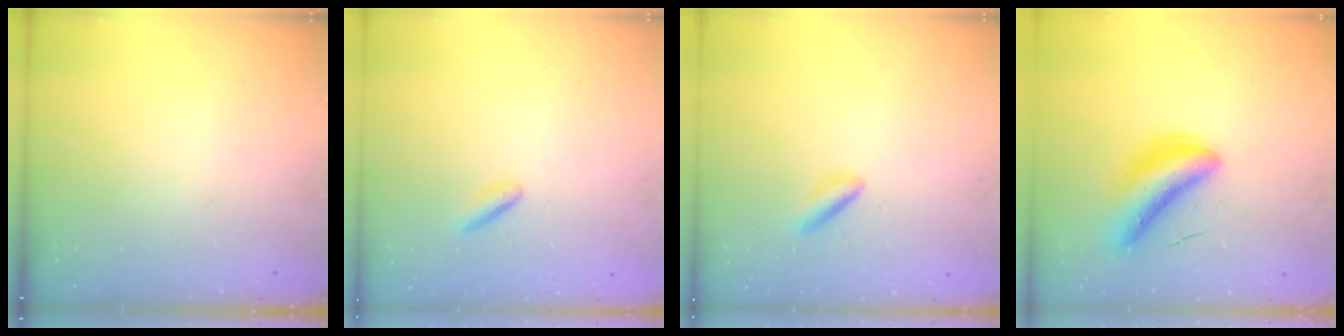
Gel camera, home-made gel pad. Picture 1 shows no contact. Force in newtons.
{"total": 0.8, "press": 0.7, "slide": 0.4}
{"total": 2.8, "press": 2.6, "slide": 0.8}
{"total": 6.6, "press": 6.4, "slide": 1.6}